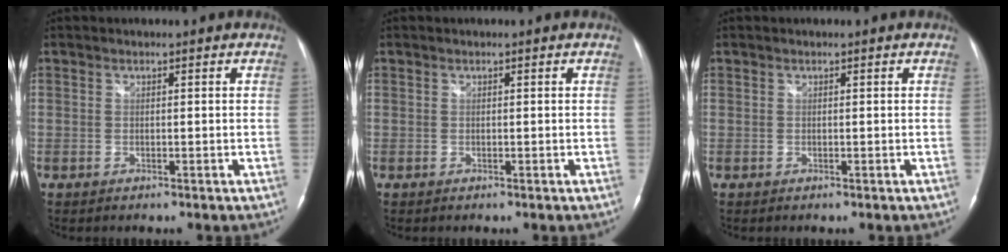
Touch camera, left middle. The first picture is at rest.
{"total": 0.0}
{"total": 0.0}